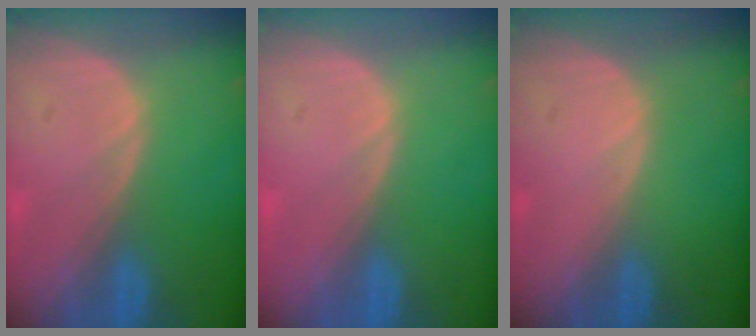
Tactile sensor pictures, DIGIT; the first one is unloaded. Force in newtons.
{"total": 0.0}
{"total": 0.0}